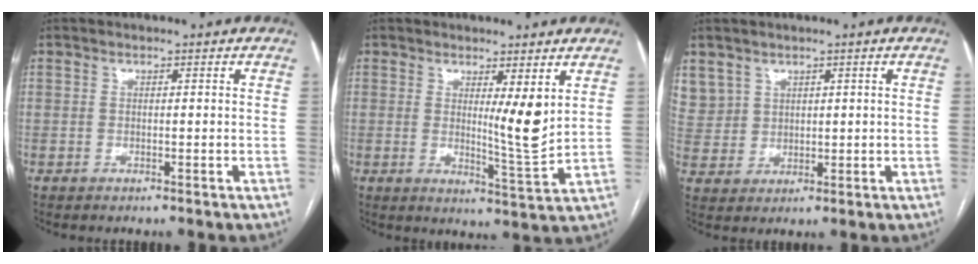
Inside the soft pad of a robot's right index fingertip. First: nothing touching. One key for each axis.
{"total": 5.6, "fx": 2.1, "fy": 0.1, "fz": 5.2, "tx": -0.084, "ty": -0.020, "tz": 0.042}
{"total": 6.9, "fx": 3.9, "fy": 5.6, "fz": 0.8, "tx": -0.030, "ty": 0.018, "tz": 0.096}